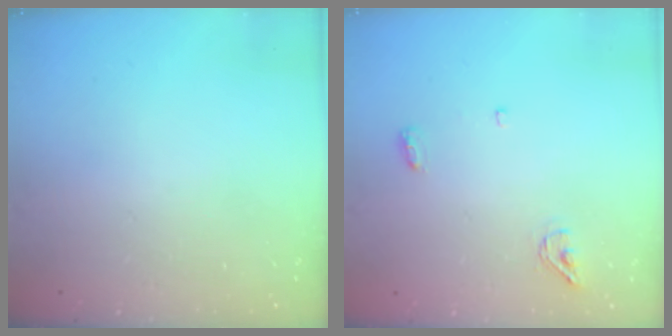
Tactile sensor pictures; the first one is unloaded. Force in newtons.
{"total": 6.3, "press": 5.0, "slide": 3.9}